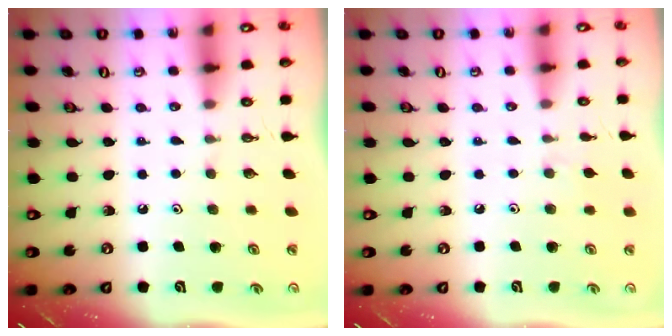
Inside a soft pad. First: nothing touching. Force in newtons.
{"total": 4.8, "press": 4.7, "slide": 0.8}